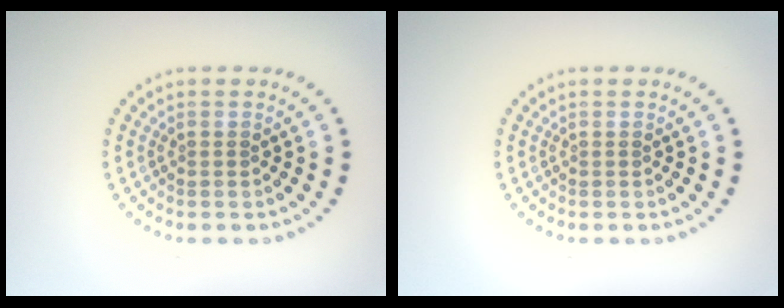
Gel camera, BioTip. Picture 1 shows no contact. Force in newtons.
{"total": 0.0}